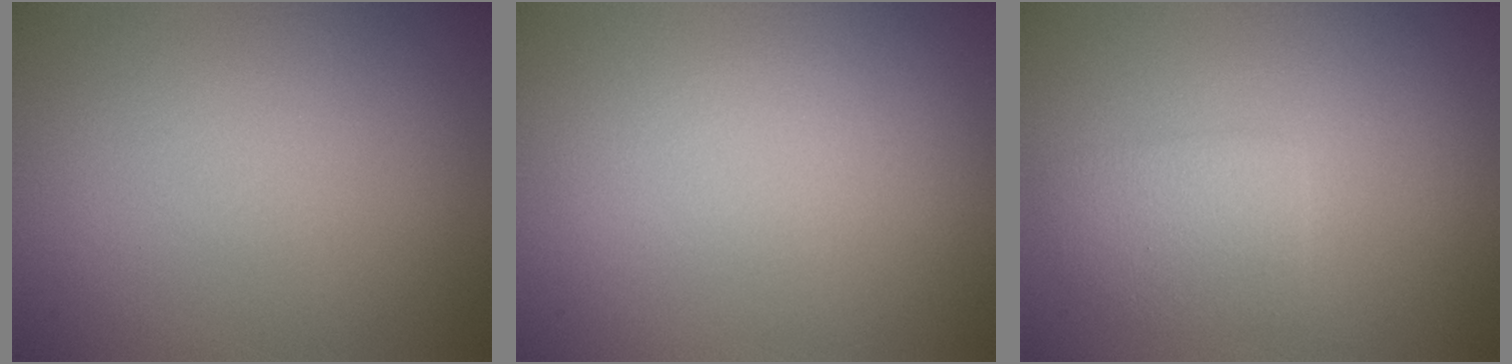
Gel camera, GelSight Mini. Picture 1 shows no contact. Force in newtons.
{"total": 0.0}
{"total": 2.4, "press": 2.3, "slide": 0.2}